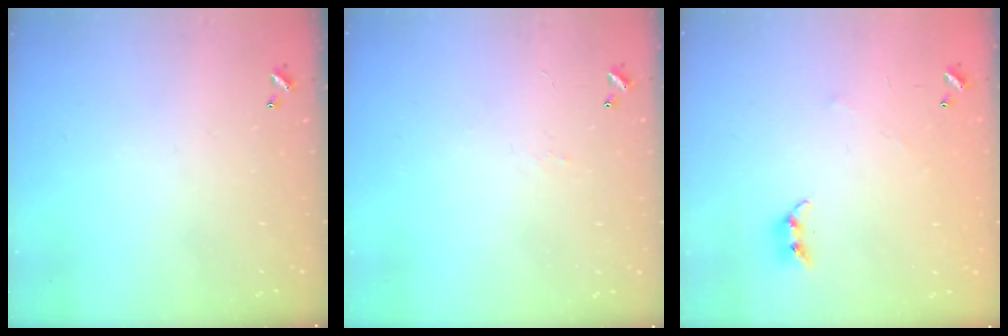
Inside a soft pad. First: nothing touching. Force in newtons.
{"total": 3.2, "press": 3.2, "slide": 0.5}
{"total": 5.0, "press": 4.9, "slide": 0.2}